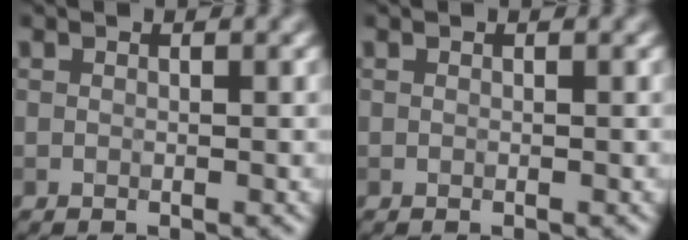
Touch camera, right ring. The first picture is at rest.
{"total": 0.0}